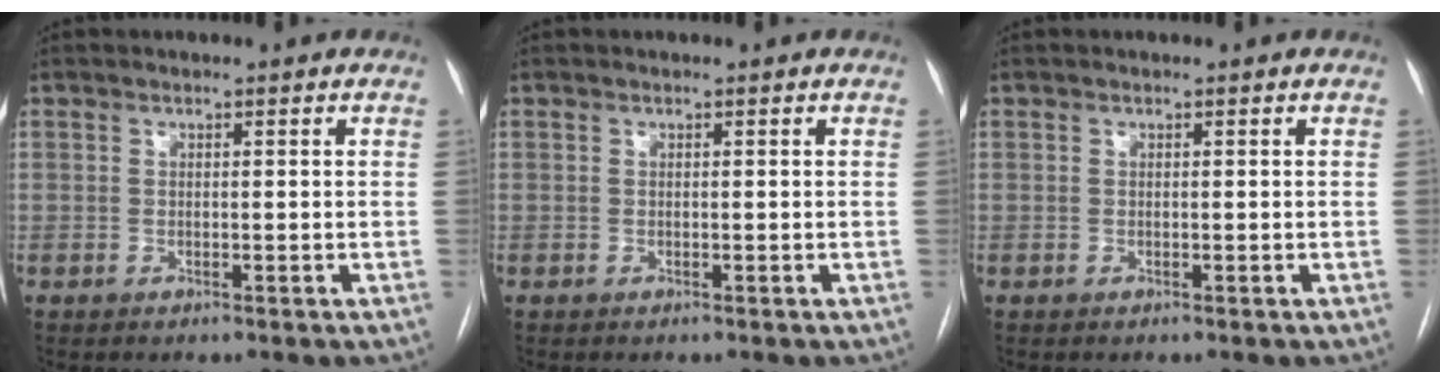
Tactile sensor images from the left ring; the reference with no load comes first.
{"total": 0.0}
{"total": 0.0}